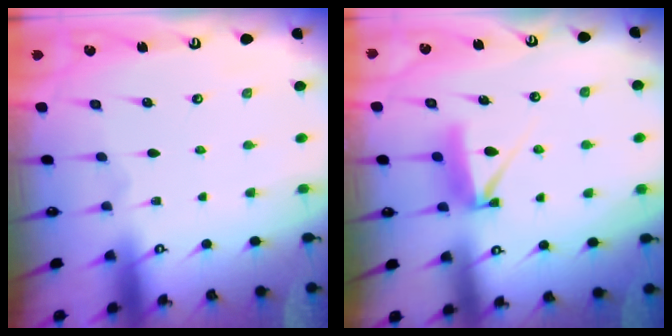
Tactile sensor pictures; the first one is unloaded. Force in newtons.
{"total": 7.7, "press": 7.7, "slide": 0.4}